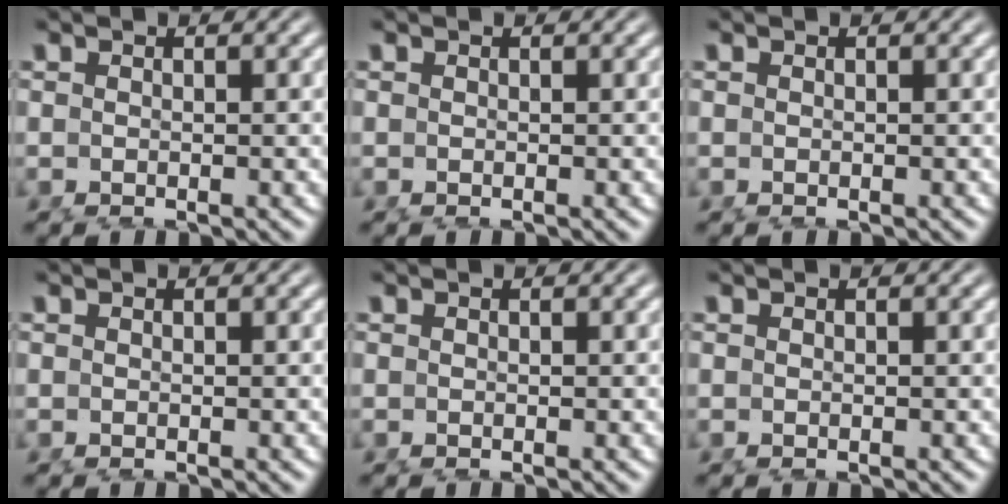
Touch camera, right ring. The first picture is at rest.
{"total": 0.0}
{"total": 0.0}
{"total": 0.0}
{"total": 0.0}
{"total": 0.0}